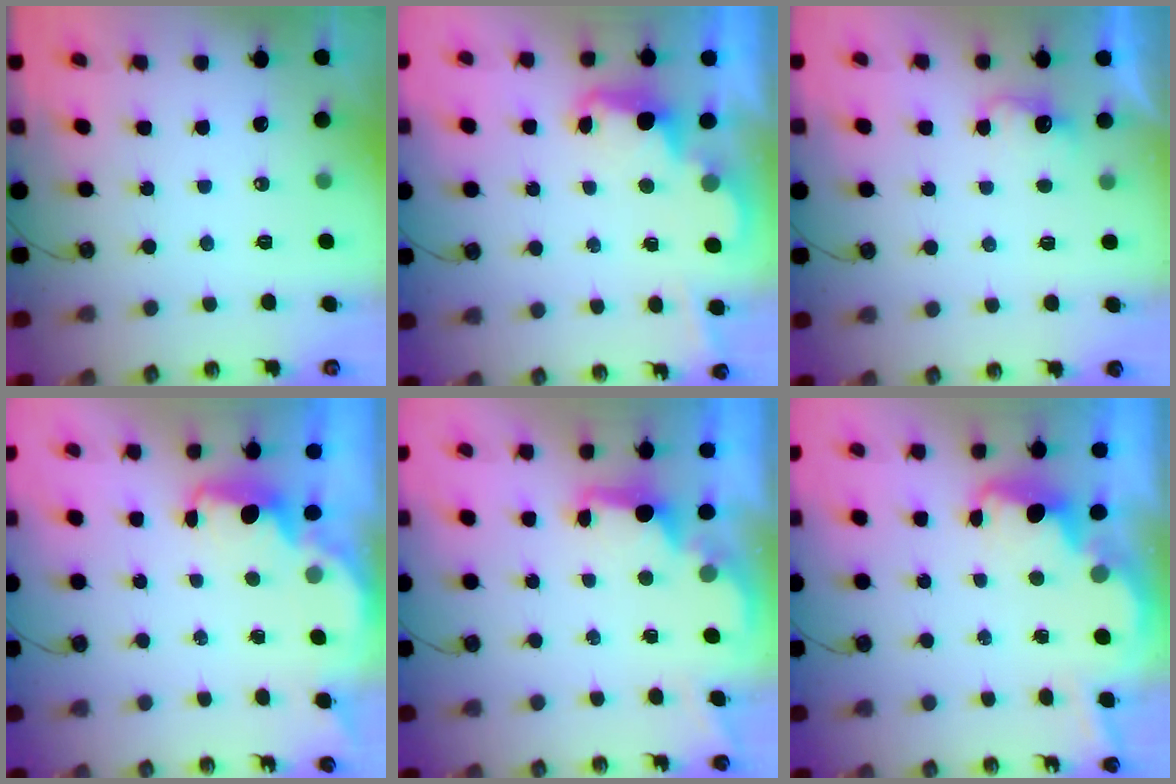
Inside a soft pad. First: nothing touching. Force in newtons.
{"total": 2.5, "press": 2.5, "slide": 0.6}
{"total": 3.5, "press": 3.3, "slide": 1.0}
{"total": 1.8, "press": 1.7, "slide": 0.7}
{"total": 2.1, "press": 2.0, "slide": 0.8}
{"total": 3.7, "press": 3.6, "slide": 0.7}